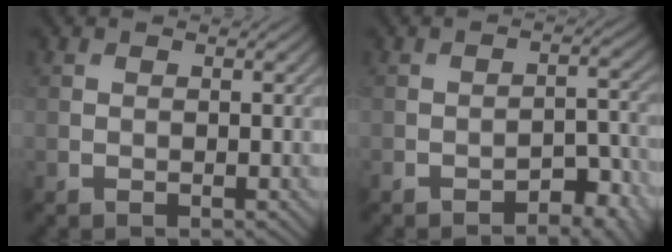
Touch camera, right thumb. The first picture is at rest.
{"total": 5.0, "force": [-3.4, 1.9, 3.1], "torque": [-0.039, 0.005, -0.049]}